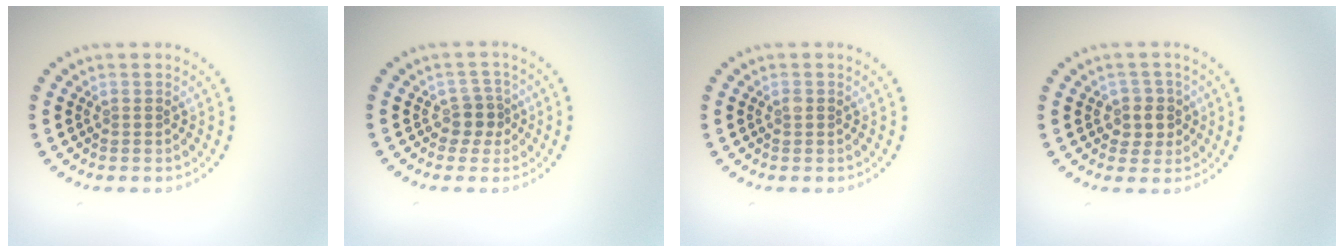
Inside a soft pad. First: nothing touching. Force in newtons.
{"total": 2.1, "press": 1.6, "slide": 1.2}
{"total": 0.7, "press": 0.7, "slide": 0.1}
{"total": 2.4, "press": 2.1, "slide": 1.2}